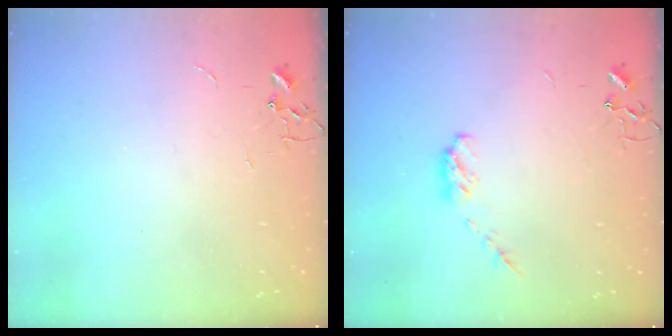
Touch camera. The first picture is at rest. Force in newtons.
{"total": 6.0, "press": 6.0, "slide": 0.6}